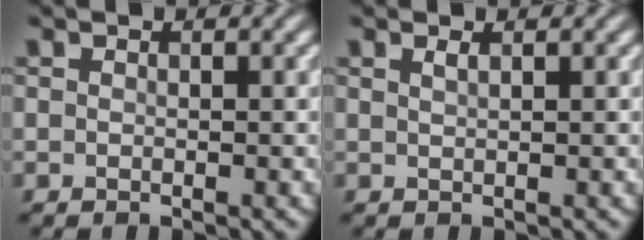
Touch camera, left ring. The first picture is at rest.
{"total": 0.7, "force": [0.5, 0.2, 0.5], "torque": [-0.007, 0.002, 0.008]}